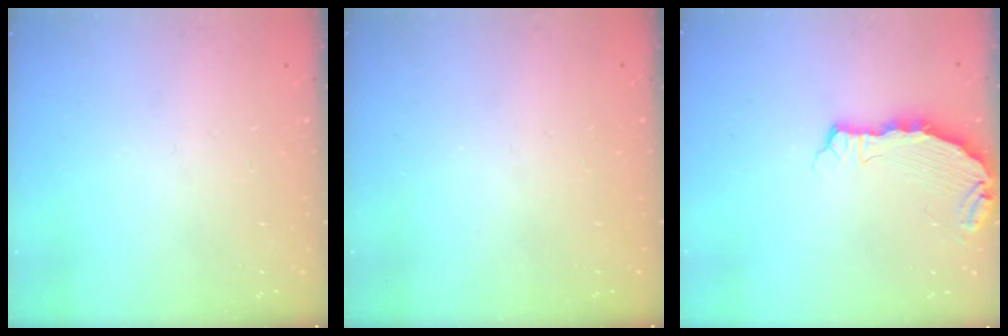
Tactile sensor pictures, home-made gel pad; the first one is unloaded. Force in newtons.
{"total": 0.0}
{"total": 6.5, "press": 5.3, "slide": 3.8}